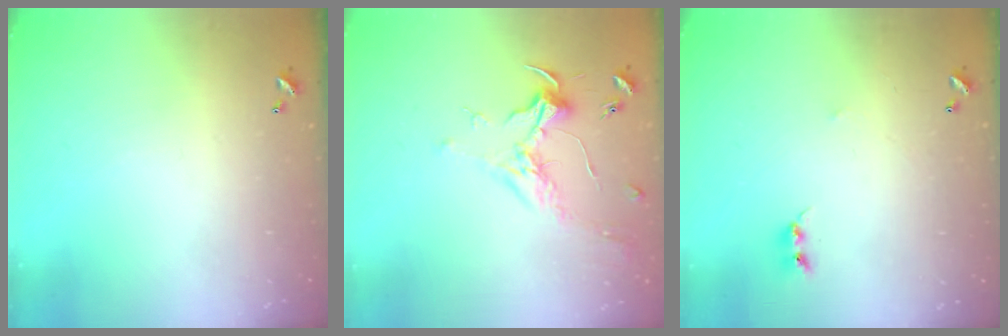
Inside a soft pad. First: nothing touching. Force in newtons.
{"total": 1.7, "press": 1.5, "slide": 0.7}
{"total": 2.5, "press": 2.4, "slide": 0.6}